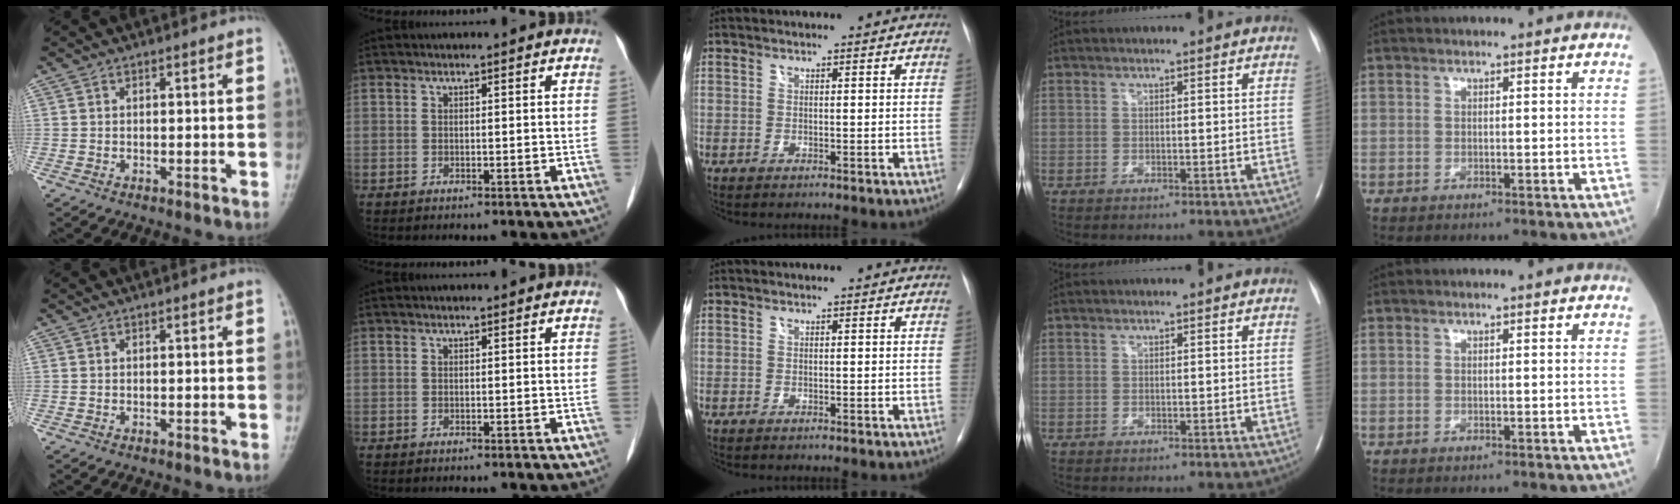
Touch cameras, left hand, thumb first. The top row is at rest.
{}